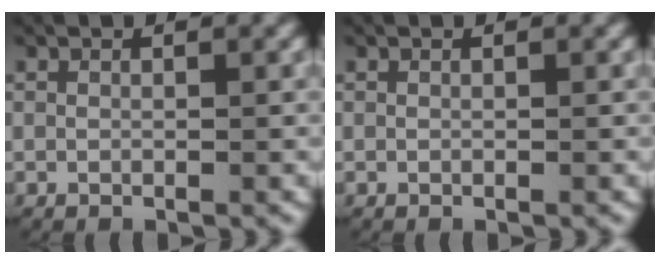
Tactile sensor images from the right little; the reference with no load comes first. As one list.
[{"total": 0.0}]